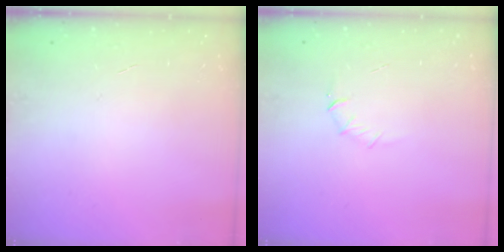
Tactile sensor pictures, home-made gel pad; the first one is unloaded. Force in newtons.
{"total": 5.0, "press": 4.8, "slide": 1.6}